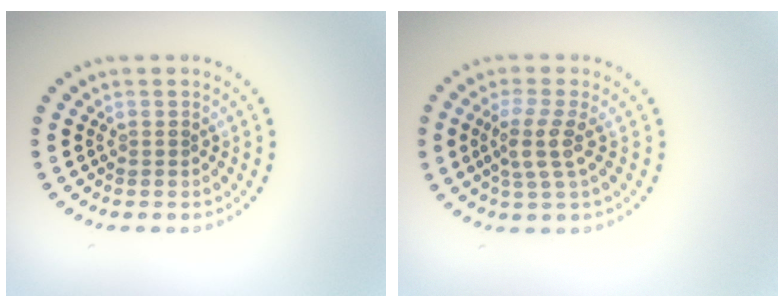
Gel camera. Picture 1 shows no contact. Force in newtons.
{"total": 2.9, "press": 2.3, "slide": 1.7}